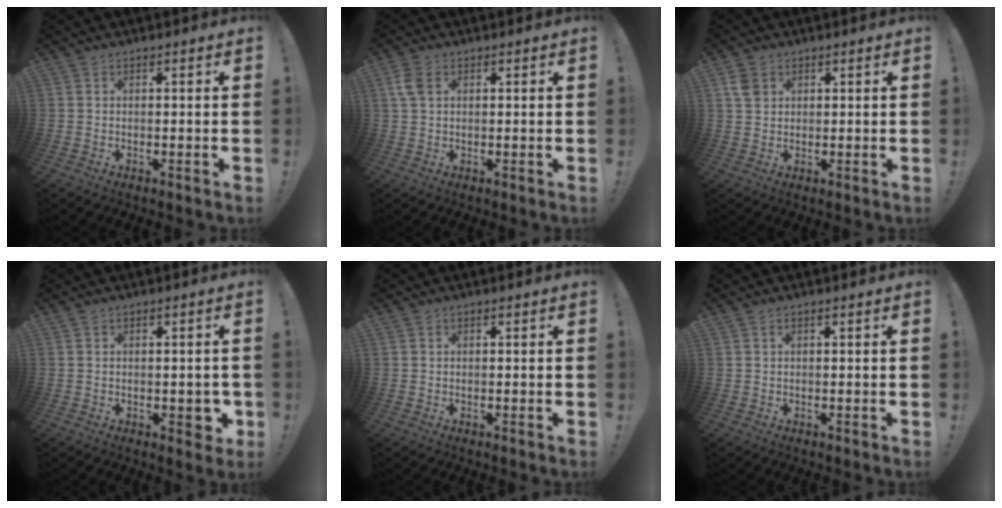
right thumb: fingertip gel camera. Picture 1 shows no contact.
{"total": 4.1, "force": [1.4, 2.4, 3.0], "torque": [-0.062, 0.001, 0.025]}
{"total": 3.8, "force": [1.8, 2.9, 1.7], "torque": [-0.024, -0.001, 0.035]}
{"total": 4.4, "force": [-1.0, 2.5, 3.4], "torque": [-0.034, 0.008, -0.012]}
{"total": 0.0}
{"total": 0.6, "force": [0.2, 0.3, 0.4], "torque": [-0.003, -0.001, 0.003]}